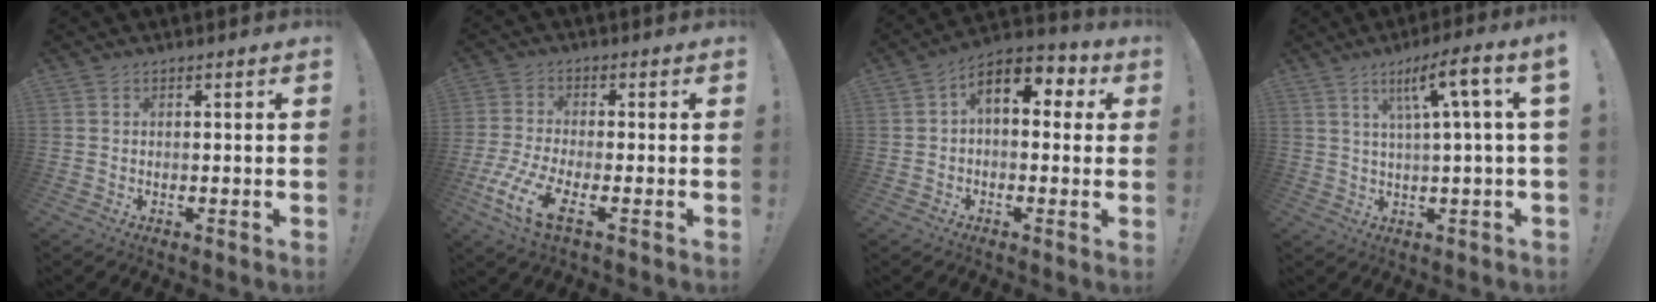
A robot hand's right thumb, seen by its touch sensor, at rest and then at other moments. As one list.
[{"total": 10.6, "force": [-4.3, 3.8, 9.0], "torque": [-0.193, -0.001, -0.078]}, {"total": 9.2, "force": [3.1, 5.5, 6.6], "torque": [-0.093, -0.011, 0.059]}, {"total": 9.8, "force": [2.8, -0.1, 9.4], "torque": [-0.151, -0.012, 0.034]}]